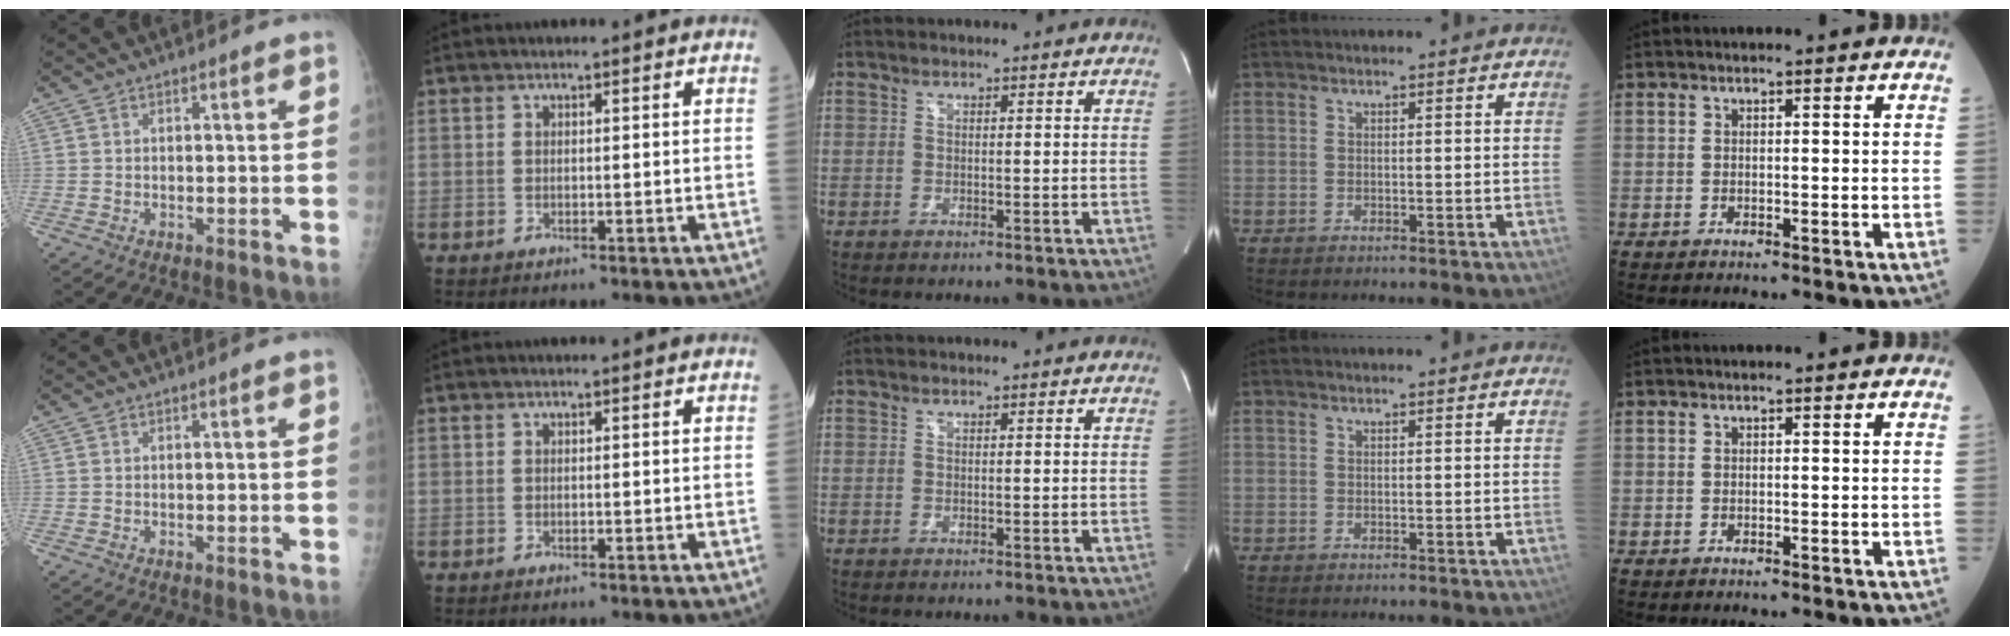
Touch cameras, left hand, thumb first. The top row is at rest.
{}